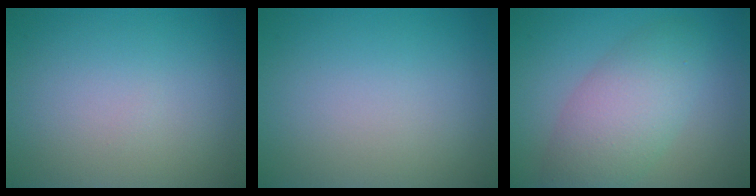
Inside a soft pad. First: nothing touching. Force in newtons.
{"total": 0.0}
{"total": 5.5, "press": 5.5, "slide": 0.2}